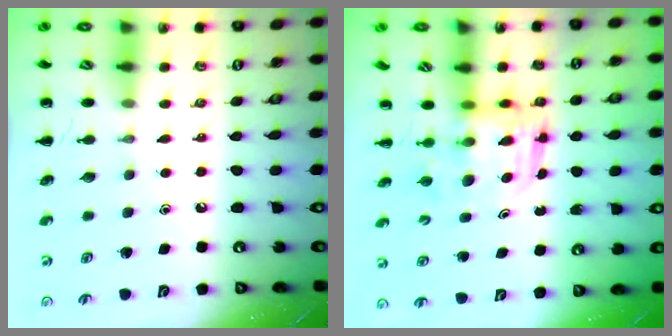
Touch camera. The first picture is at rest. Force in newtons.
{"total": 3.0, "press": 3.0, "slide": 0.3}